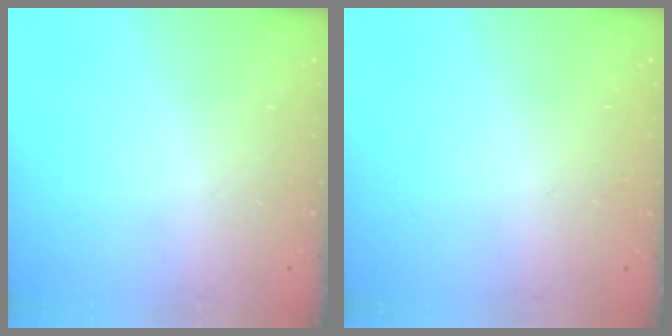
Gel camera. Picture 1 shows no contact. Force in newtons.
{"total": 2.1, "press": 2.1, "slide": 0.2}